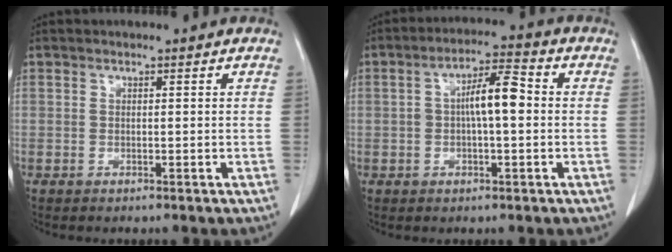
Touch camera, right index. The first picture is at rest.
{"total": 6.9, "force": [0.4, 1.8, 6.7], "torque": [-0.117, 0.023, 0.005]}